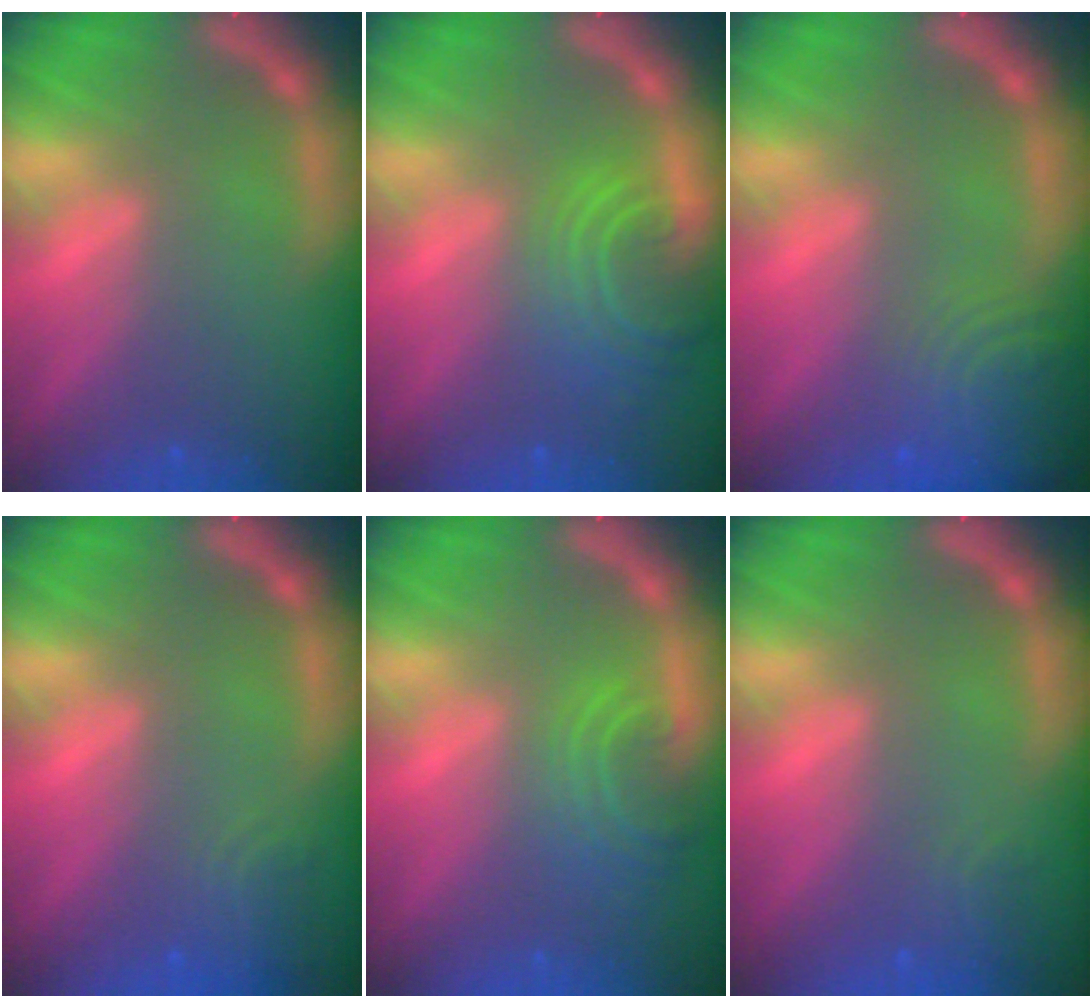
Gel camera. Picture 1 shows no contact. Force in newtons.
{"total": 6.1}
{"total": 7.0}
{"total": 2.4}
{"total": 4.0}
{"total": 1.4}